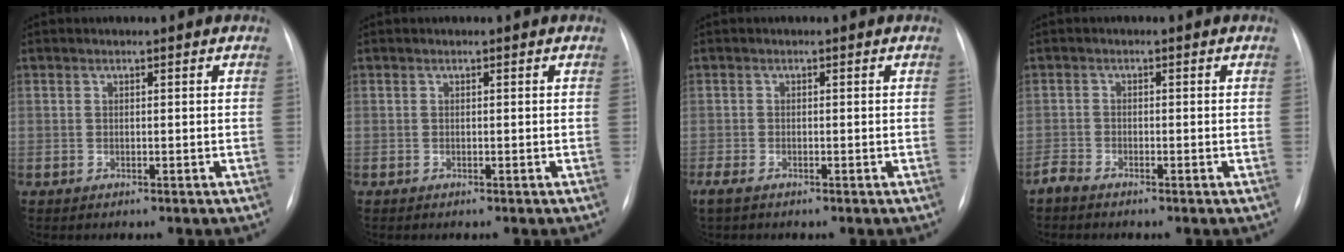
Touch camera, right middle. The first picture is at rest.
{"total": 0.0}
{"total": 2.4, "force": [-1.7, 0.9, 1.4], "torque": [-0.032, -0.007, -0.027]}
{"total": 1.6, "force": [-1.5, 0.1, 0.4], "torque": [-0.012, -0.005, -0.031]}